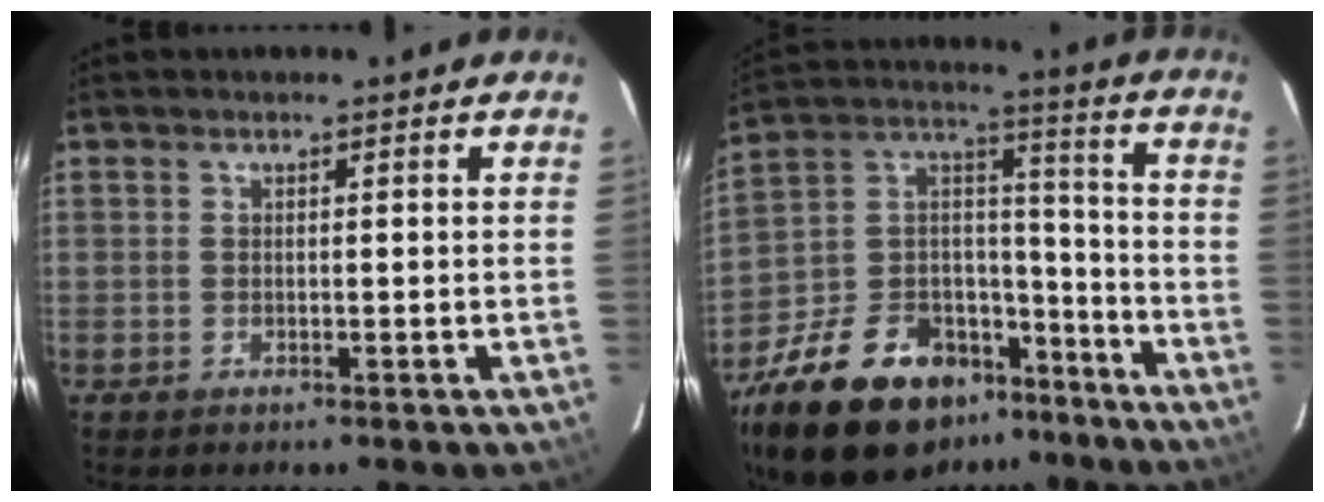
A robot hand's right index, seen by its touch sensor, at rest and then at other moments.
{"total": 25.4, "force": [-16.8, 13.6, 13.3], "torque": [-0.279, 0.041, -0.258]}